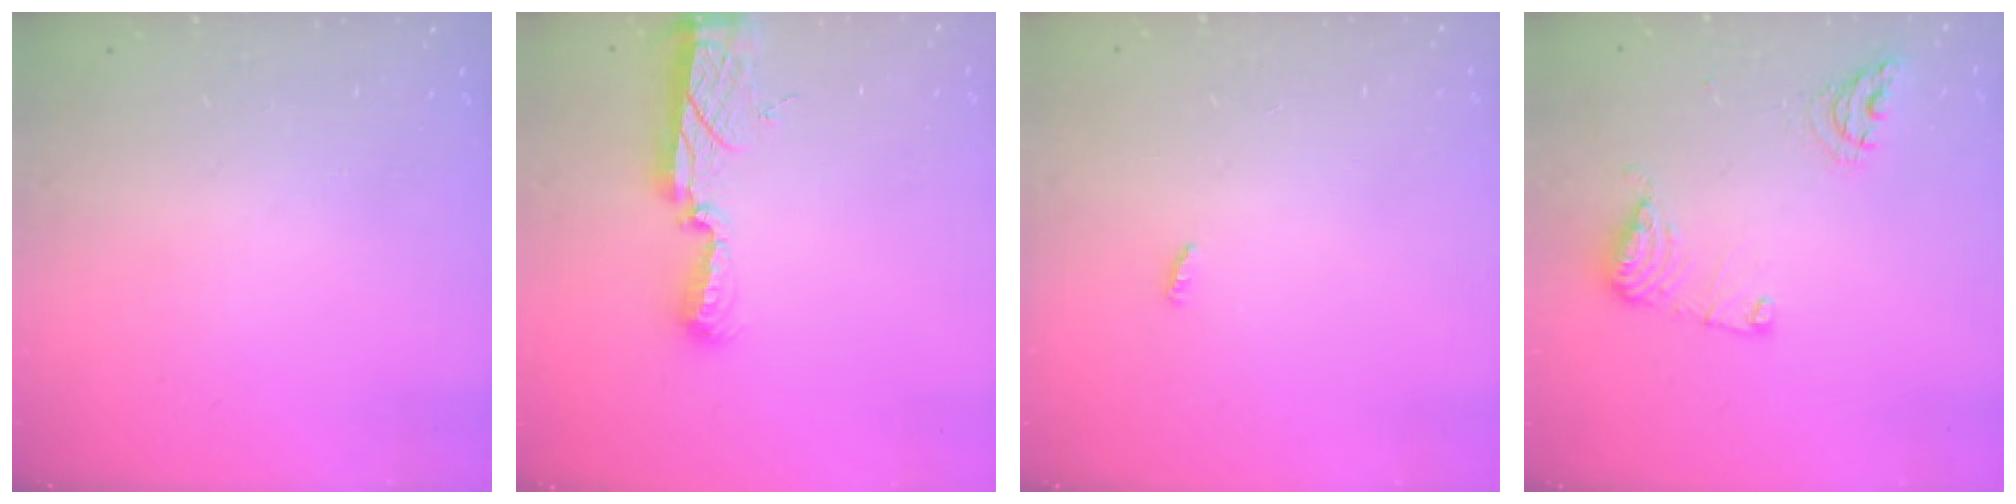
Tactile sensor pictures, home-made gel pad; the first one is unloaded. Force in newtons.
{"total": 9.0, "press": 8.9, "slide": 0.8}
{"total": 2.3, "press": 2.3, "slide": 0.2}
{"total": 10.2, "press": 10.1, "slide": 1.2}